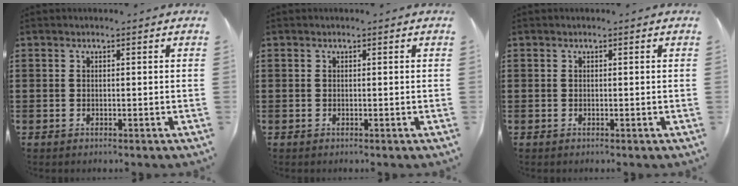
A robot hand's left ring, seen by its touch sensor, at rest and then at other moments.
{"total": 0.0}
{"total": 0.0}